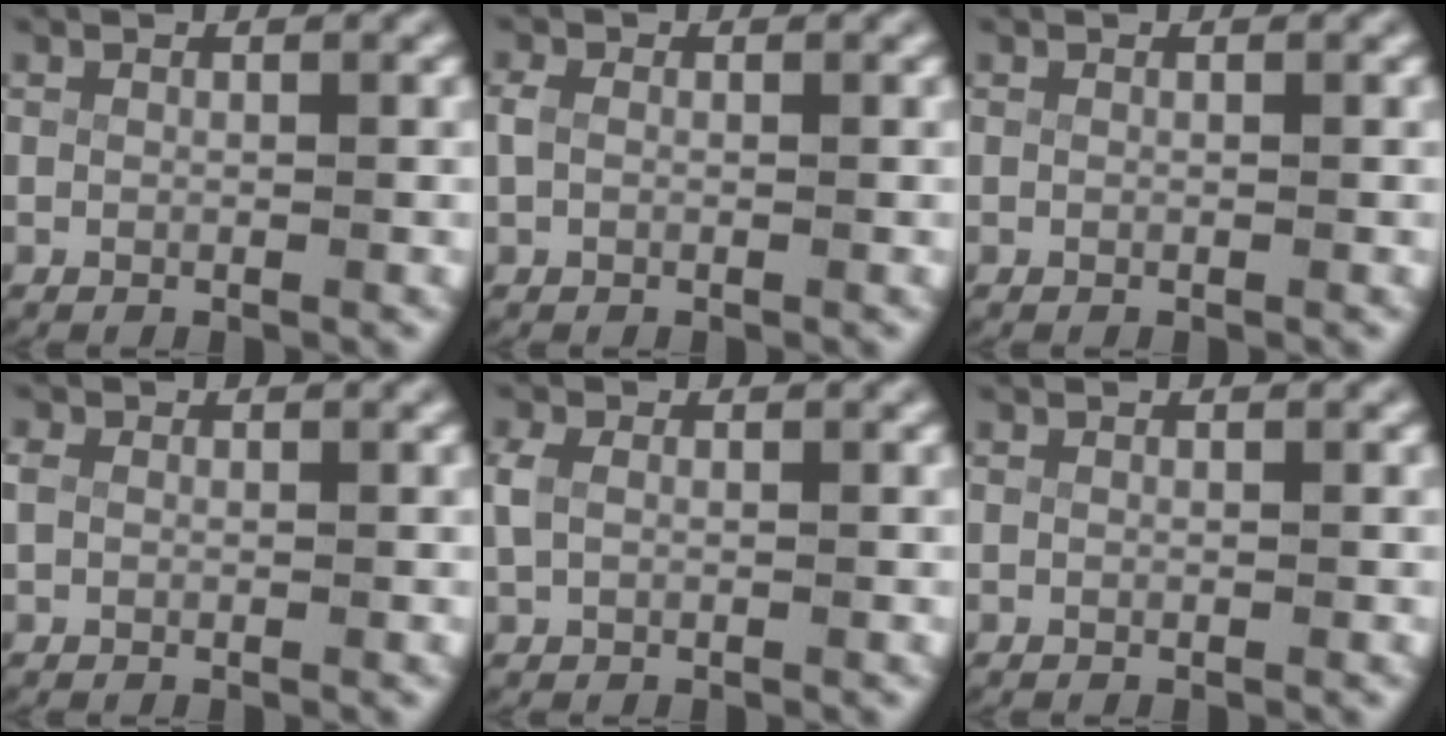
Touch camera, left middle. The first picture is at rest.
{"total": 0.9, "force": [0.0, 0.7, 0.6], "torque": [-0.025, -0.005, 0.006]}
{"total": 0.0}
{"total": 1.1, "force": [0.1, 0.9, 0.5], "torque": [-0.022, -0.003, 0.005]}
{"total": 1.4, "force": [0.2, 1.0, 1.0], "torque": [-0.038, -0.005, 0.012]}
{"total": 0.0}